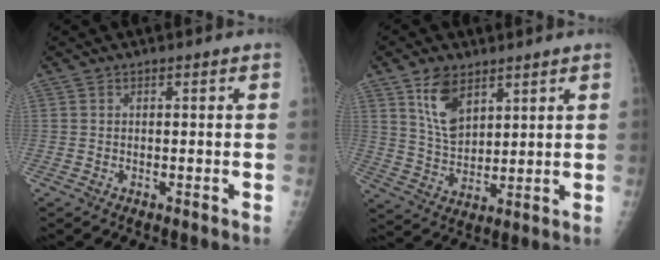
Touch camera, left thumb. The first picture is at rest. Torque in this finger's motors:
{"motor_torque": [1.06, 0.99, 0.88, -0.56, 0.24]}